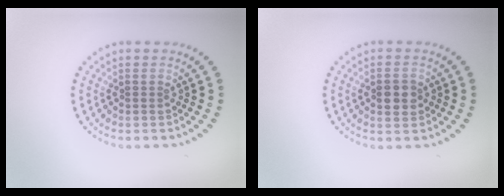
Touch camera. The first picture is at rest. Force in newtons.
{"total": 2.8, "press": 2.8, "slide": 0.1}